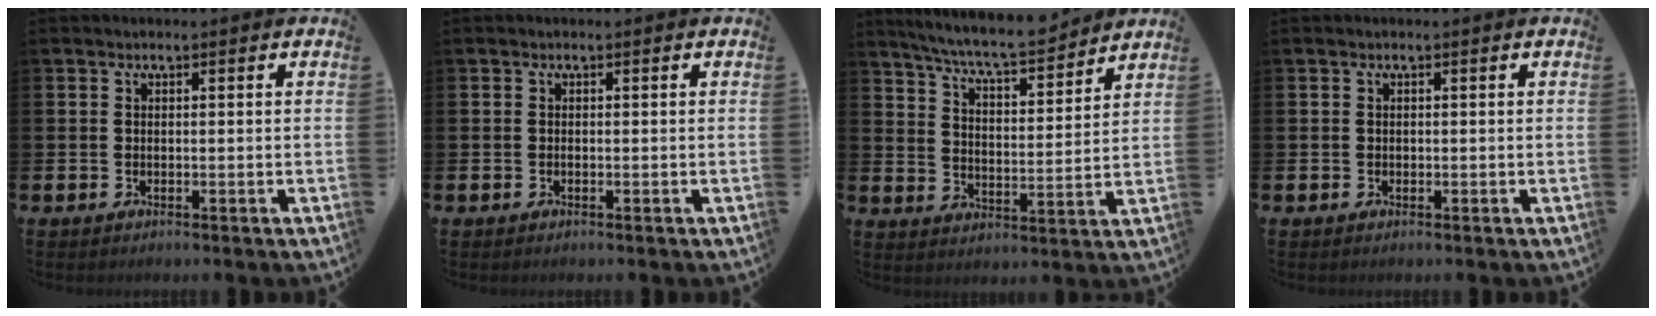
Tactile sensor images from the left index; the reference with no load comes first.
{"total": 0.0}
{"total": 7.6, "force": [7.2, 0.2, 2.3], "torque": [-0.075, -0.046, 0.128]}
{"total": 0.0}